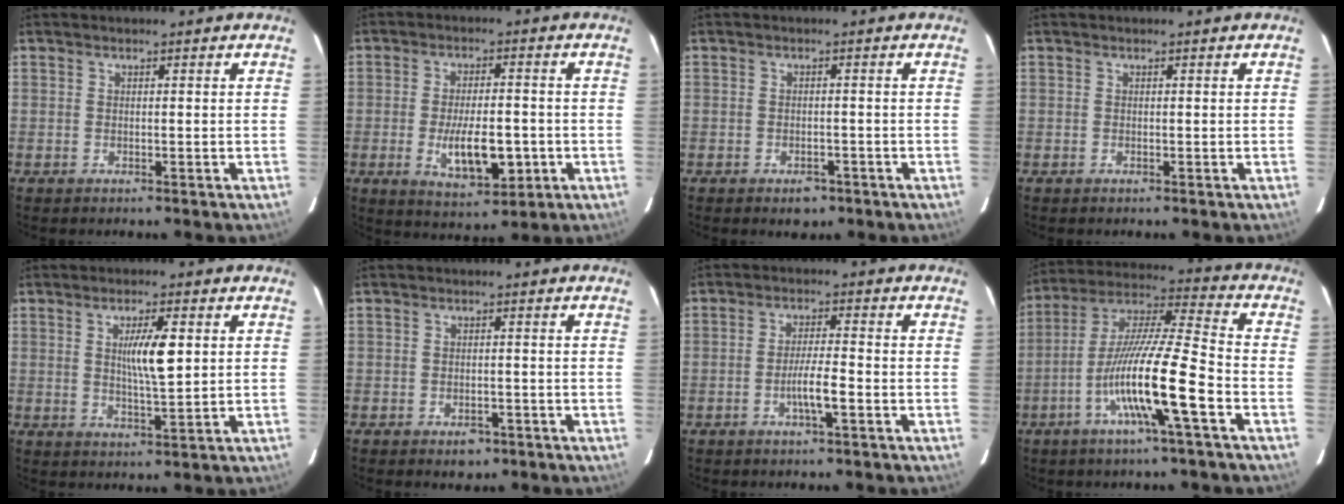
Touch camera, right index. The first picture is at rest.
{"total": 9.2, "force": [-2.2, 3.3, 8.4], "torque": [-0.147, -0.011, -0.028]}
{"total": 2.7, "force": [-1.8, 1.5, 1.3], "torque": [-0.016, 0.002, -0.016]}
{"total": 0.0}
{"total": 6.3, "force": [1.4, 0.8, 6.1], "torque": [-0.104, -0.001, 0.025]}
{"total": 2.6, "force": [-1.6, 1.5, 1.3], "torque": [-0.014, 0.002, -0.014]}
{"total": 4.4, "force": [-1.7, 0.1, 4.1], "torque": [-0.076, -0.003, -0.032]}
{"total": 15.3, "force": [-5.7, -0.1, 14.2], "torque": [-0.275, 0.000, -0.109]}